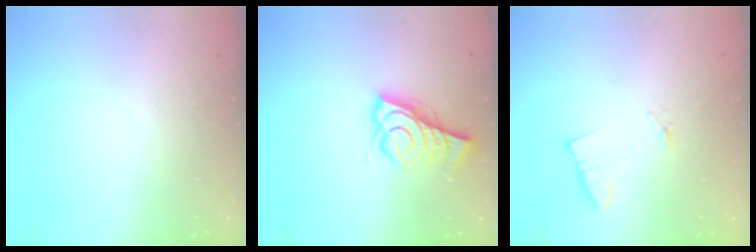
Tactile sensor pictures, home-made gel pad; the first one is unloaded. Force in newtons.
{"total": 9.1, "press": 8.6, "slide": 2.9}
{"total": 1.3, "press": 1.3, "slide": 0.0}